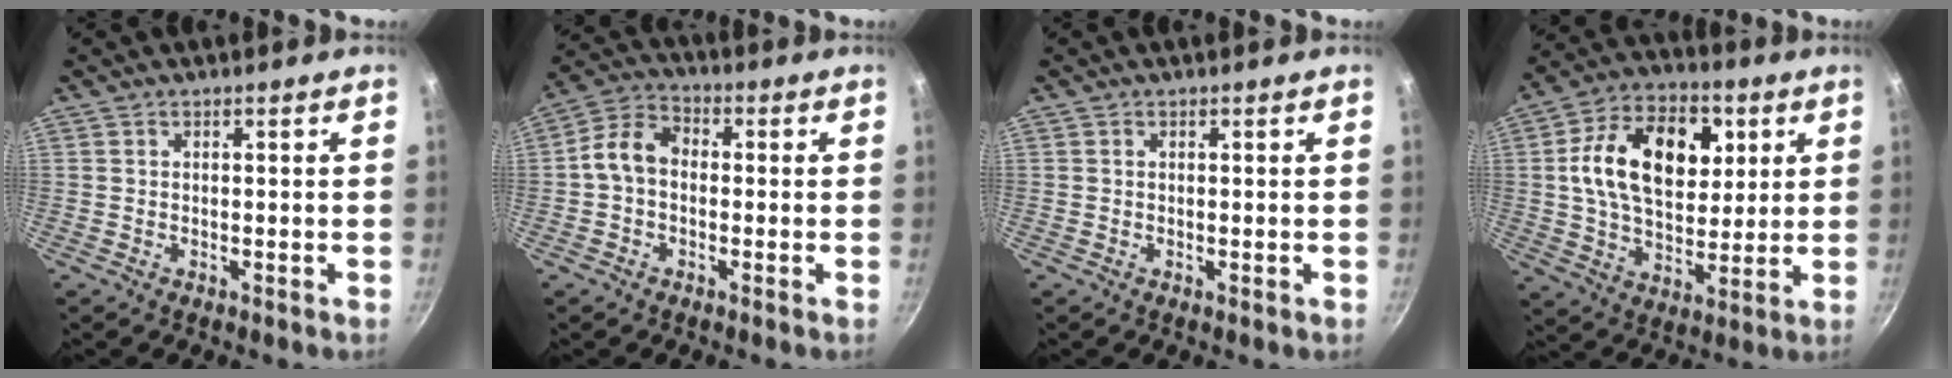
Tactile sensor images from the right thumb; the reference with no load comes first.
{"total": 7.9, "force": [-0.4, 5.8, 5.3], "torque": [-0.089, 0.027, -0.022]}
{"total": 0.0}
{"total": 19.3, "force": [4.5, 12.3, 14.2], "torque": [-0.211, 0.001, 0.077]}